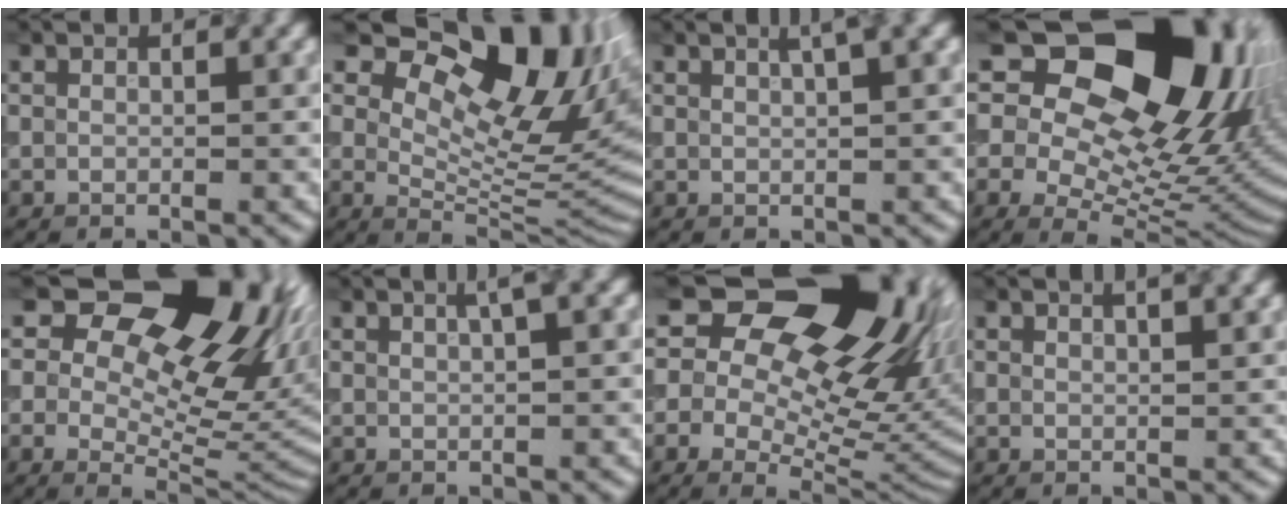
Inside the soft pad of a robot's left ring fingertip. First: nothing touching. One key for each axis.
{"total": 13.3, "fx": 6.6, "fy": 6.4, "fz": 9.5, "tx": -0.136, "ty": 0.007, "tz": 0.110}
{"total": 2.2, "fx": 1.3, "fy": 0.4, "fz": 1.7, "tx": -0.019, "ty": 0.005, "tz": 0.015}
{"total": 19.1, "fx": 8.2, "fy": 11.8, "fz": 12.6, "tx": -0.160, "ty": 0.041, "tz": 0.131}
{"total": 16.1, "fx": 6.7, "fy": 9.4, "fz": 11.2, "tx": -0.132, "ty": 0.024, "tz": 0.111}
{"total": 1.8, "fx": 1.0, "fy": 0.3, "fz": 1.5, "tx": -0.019, "ty": 0.005, "tz": 0.012}
{"total": 19.1, "fx": 7.6, "fy": 11.2, "fz": 13.5, "tx": -0.180, "ty": 0.037, "tz": 0.119}
{"total": 3.3, "fx": 2.1, "fy": 1.4, "fz": 2.2, "tx": 0.003, "ty": 0.018, "tz": 0.001}